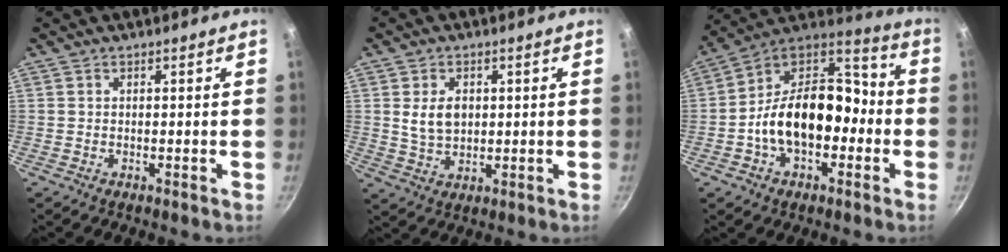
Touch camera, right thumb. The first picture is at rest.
{"total": 6.1, "force": [1.1, 4.3, 4.2], "torque": [-0.064, -0.008, 0.024]}
{"total": 20.0, "force": [-3.8, 13.1, 14.7], "torque": [-0.206, 0.066, -0.075]}